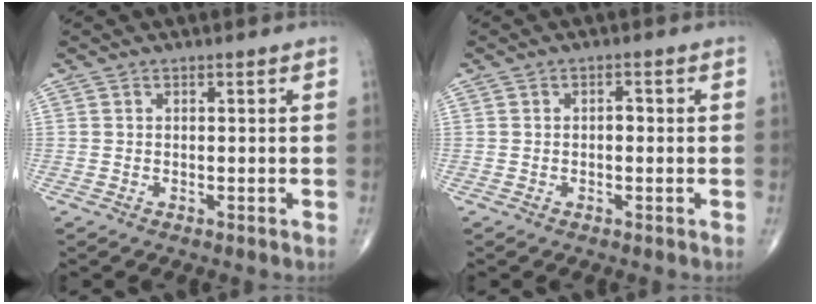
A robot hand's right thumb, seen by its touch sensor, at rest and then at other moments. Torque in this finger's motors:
{"motor_torque": [0.41, 0.63, 0.22, -0.08, -0.03]}